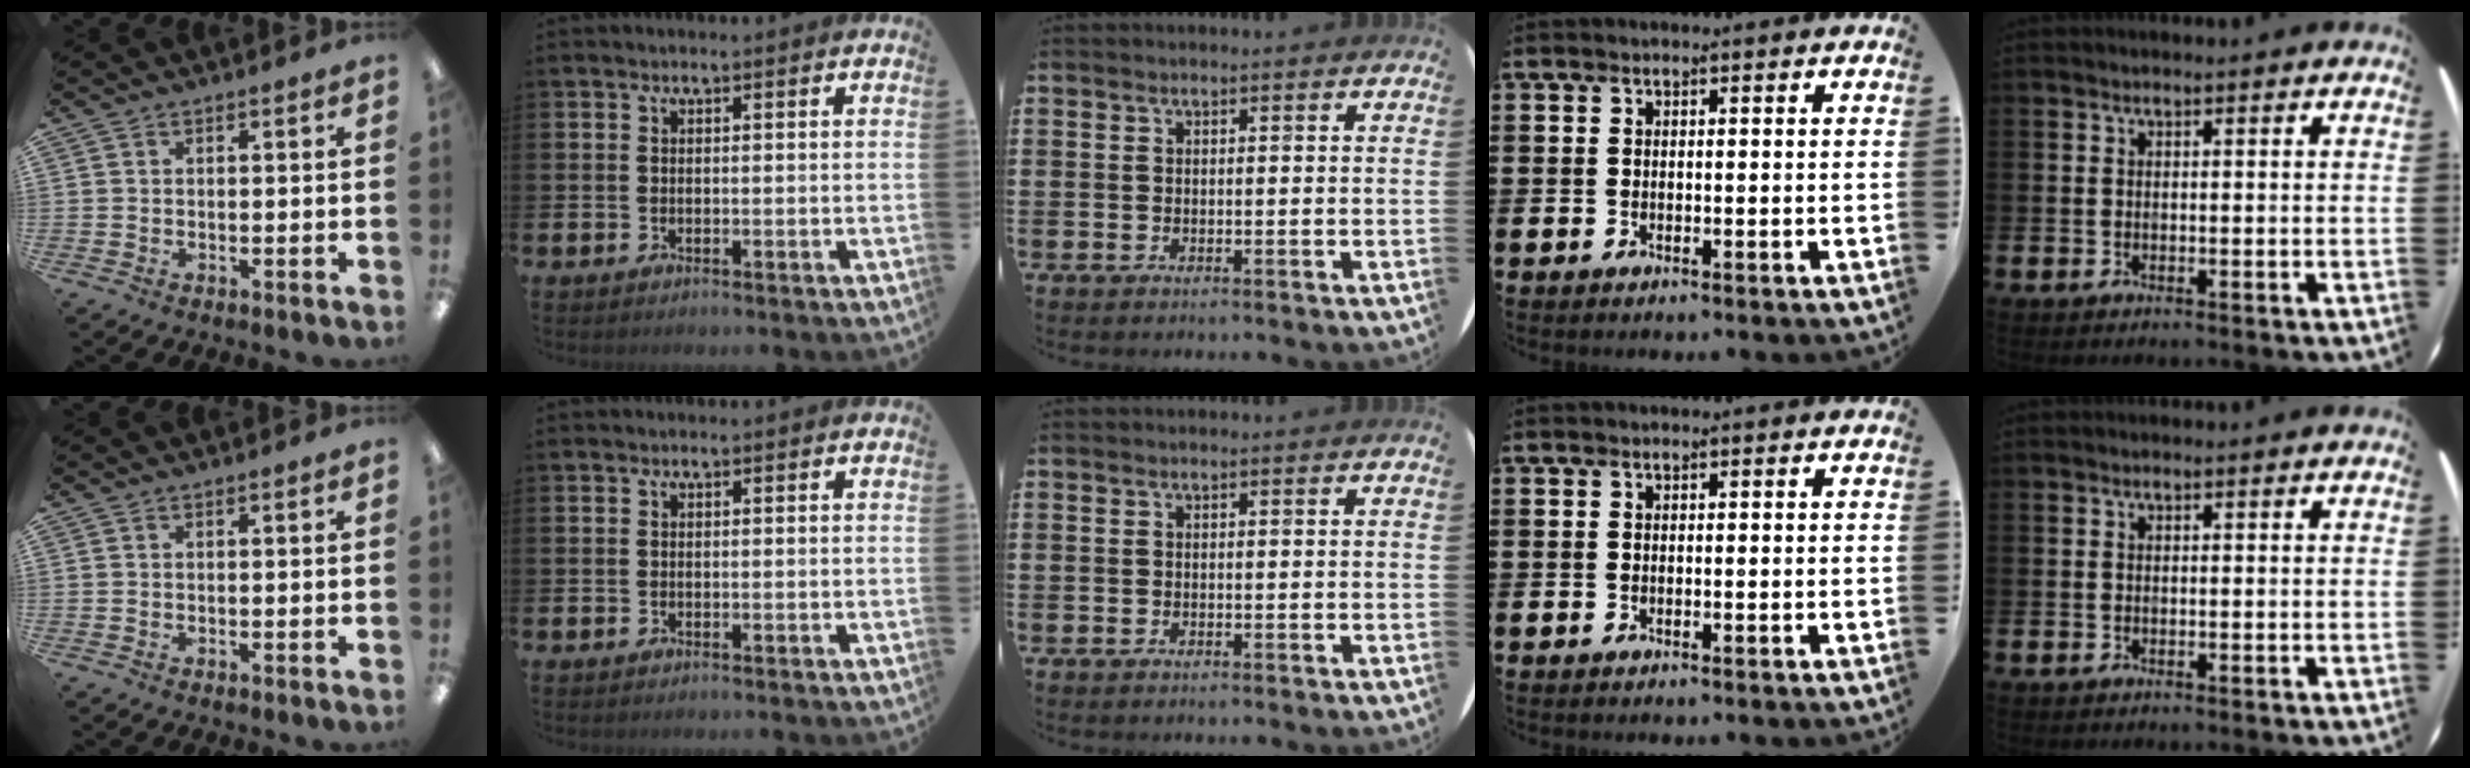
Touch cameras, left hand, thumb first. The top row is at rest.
{}